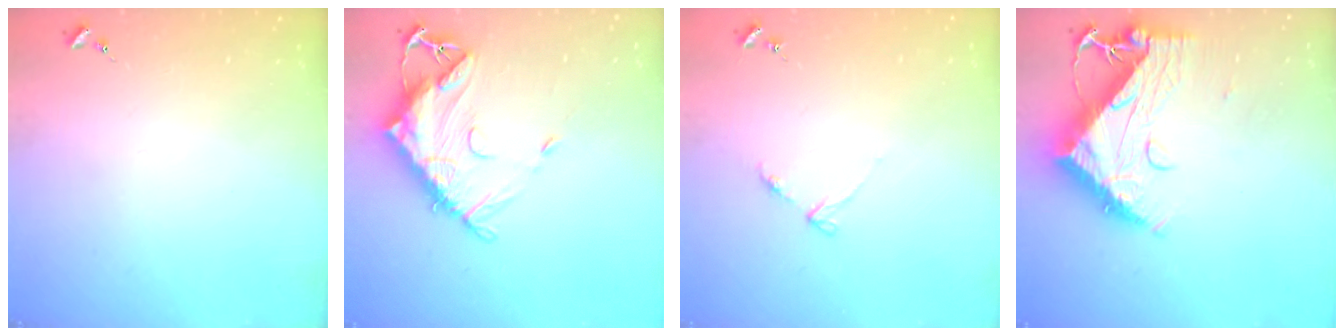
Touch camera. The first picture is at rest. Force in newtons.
{"total": 14.5, "press": 14.4, "slide": 1.4}
{"total": 3.6, "press": 3.5, "slide": 0.4}
{"total": 15.6, "press": 15.5, "slide": 1.5}